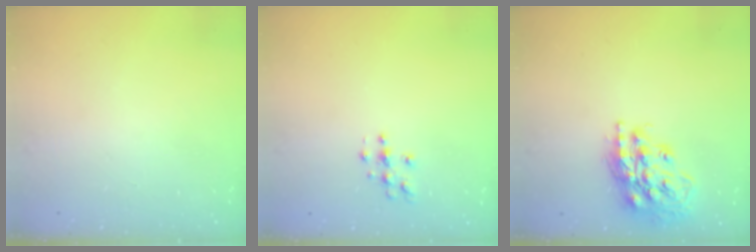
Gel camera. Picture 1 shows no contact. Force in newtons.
{"total": 4.1, "press": 4.1, "slide": 0.5}
{"total": 17.9, "press": 17.8, "slide": 1.9}